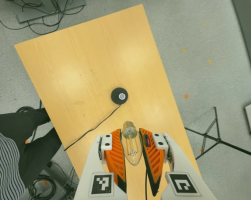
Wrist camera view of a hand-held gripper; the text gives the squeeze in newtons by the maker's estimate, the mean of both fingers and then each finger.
{"total": 22.1, "left": 24.8, "right": 19.4}